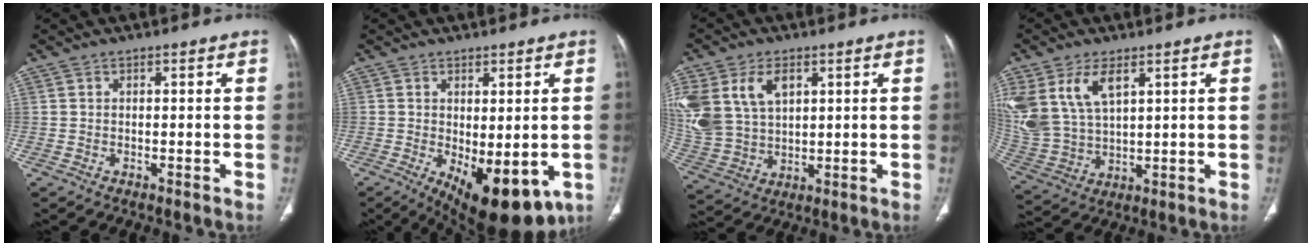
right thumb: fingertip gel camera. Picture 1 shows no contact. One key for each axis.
{"total": 13.5, "fx": -4.5, "fy": 6.0, "fz": 11.2, "tx": -0.149, "ty": -0.015, "tz": -0.046}
{"total": 17.5, "fx": 6.2, "fy": 12.0, "fz": 11.2, "tx": -0.257, "ty": 0.000, "tz": 0.133}
{"total": 13.9, "fx": 6.2, "fy": 7.7, "fz": 9.8, "tx": -0.209, "ty": -0.014, "tz": 0.139}